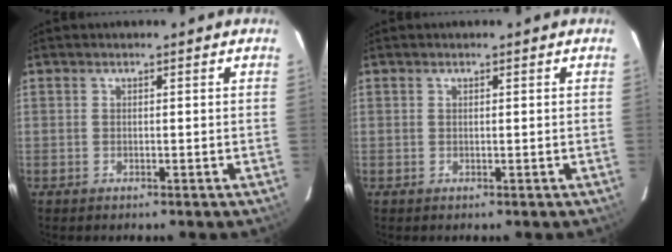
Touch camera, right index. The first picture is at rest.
{"total": 0.0}